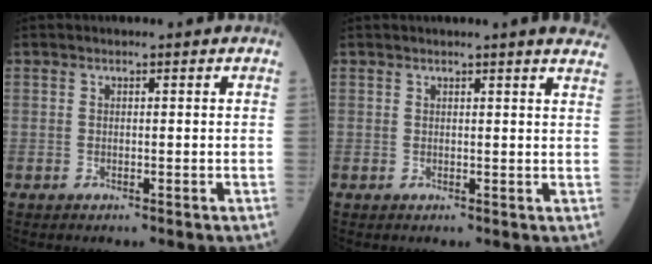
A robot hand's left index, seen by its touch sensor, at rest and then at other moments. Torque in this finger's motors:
{"motor_torque": [0.06, -0.05, 0.04, 0.05]}